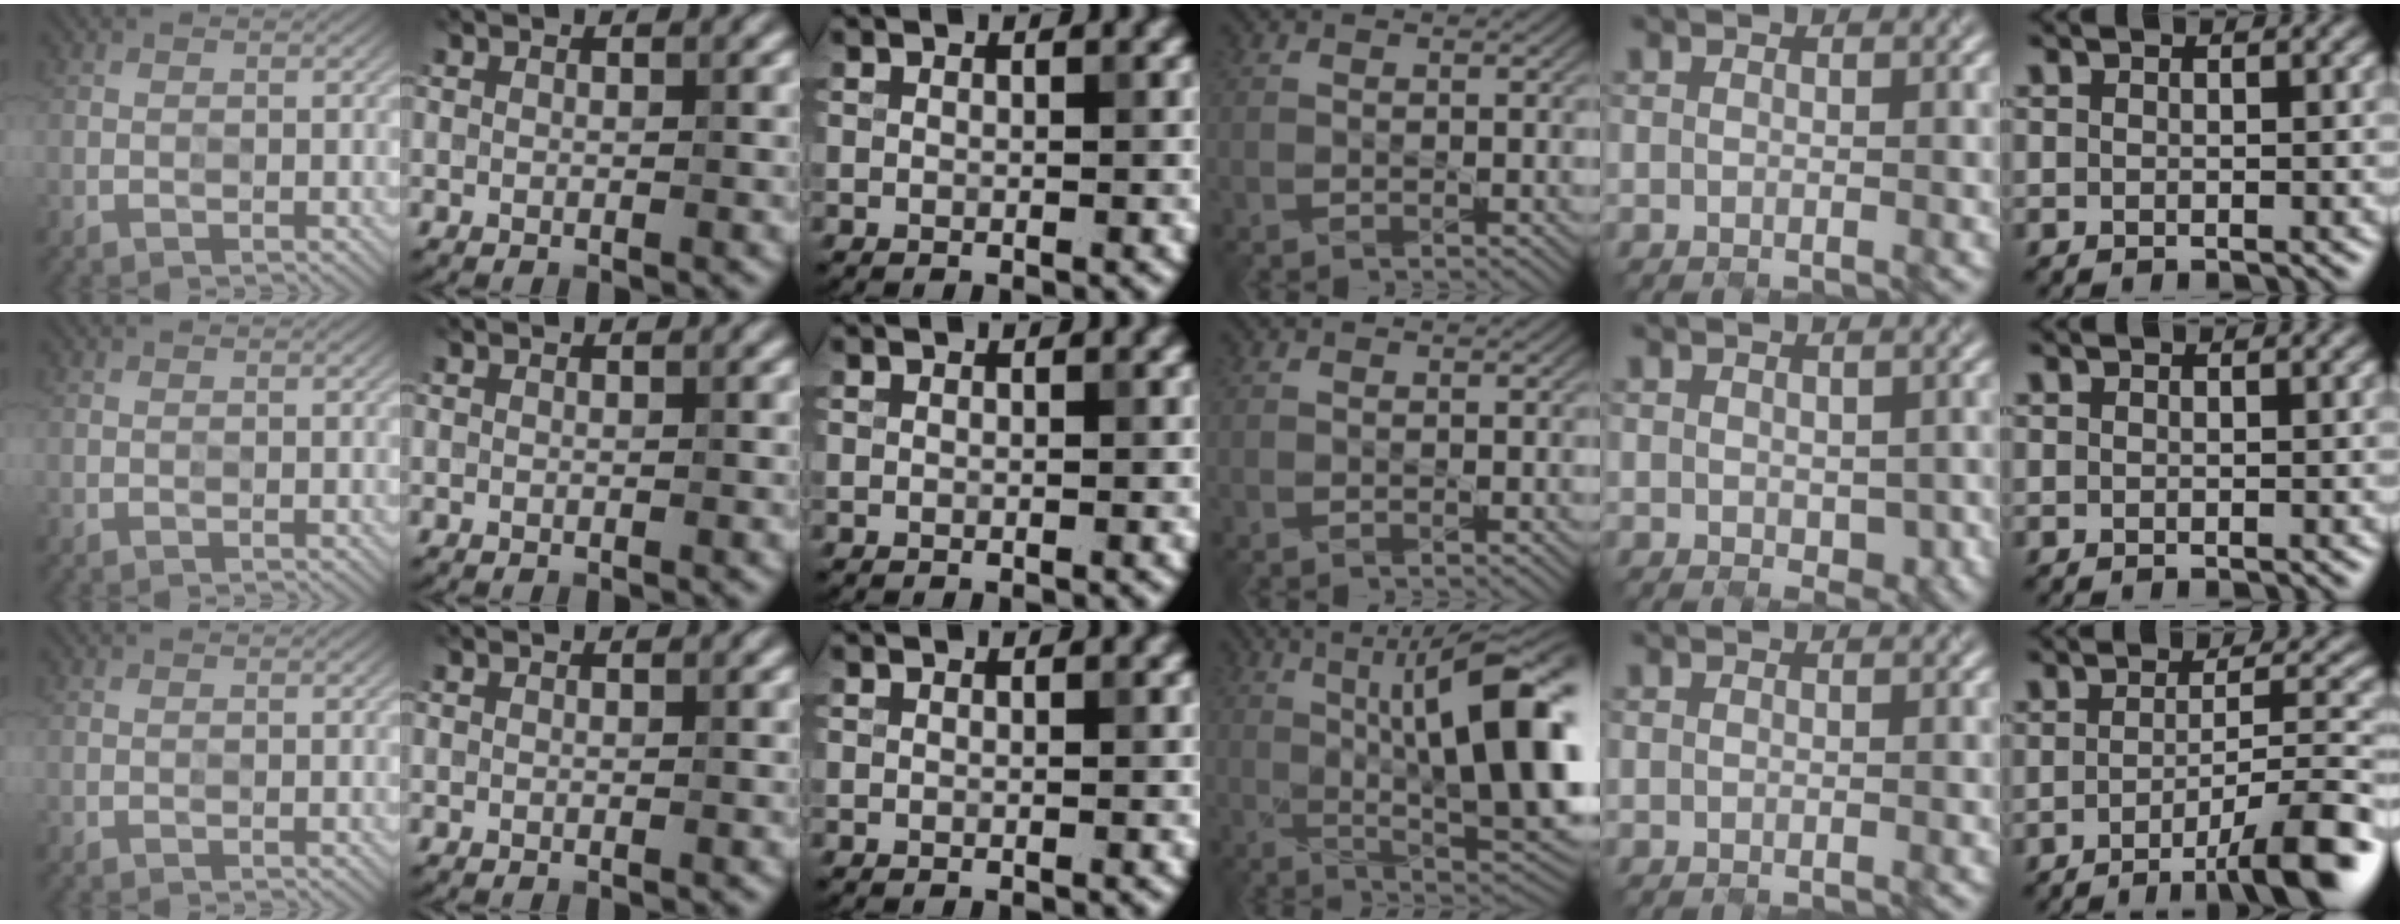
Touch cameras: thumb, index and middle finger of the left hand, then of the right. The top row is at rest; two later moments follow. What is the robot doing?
{"motion": "open", "object": "pencil case"}